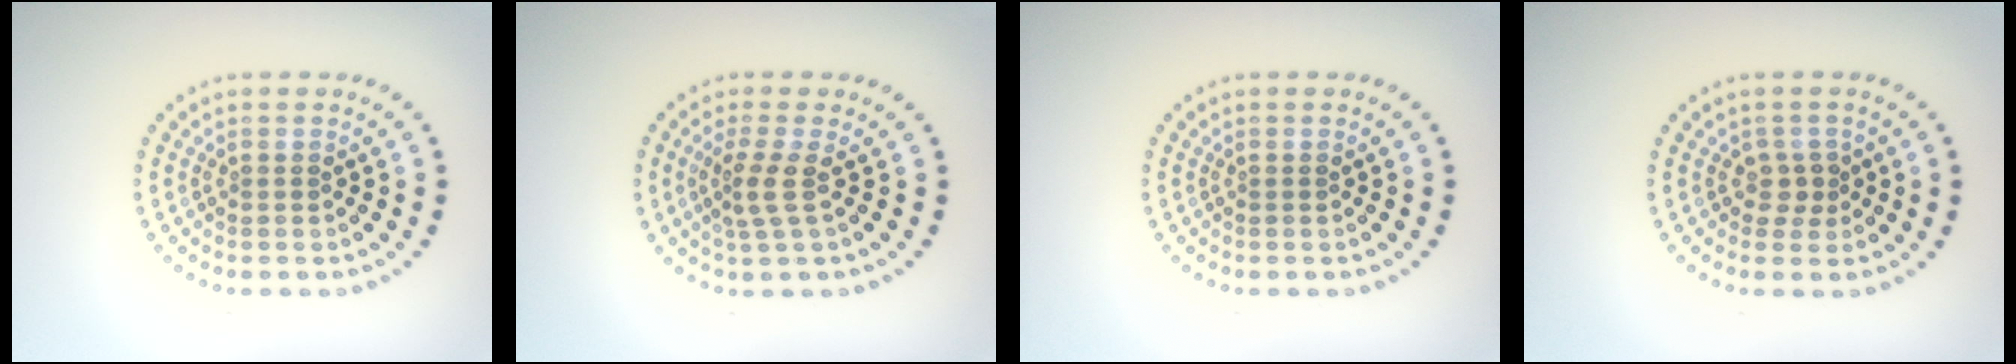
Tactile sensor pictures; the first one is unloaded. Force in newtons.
{"total": 2.3, "press": 1.7, "slide": 1.6}
{"total": 0.0}
{"total": 1.6, "press": 1.2, "slide": 1.0}